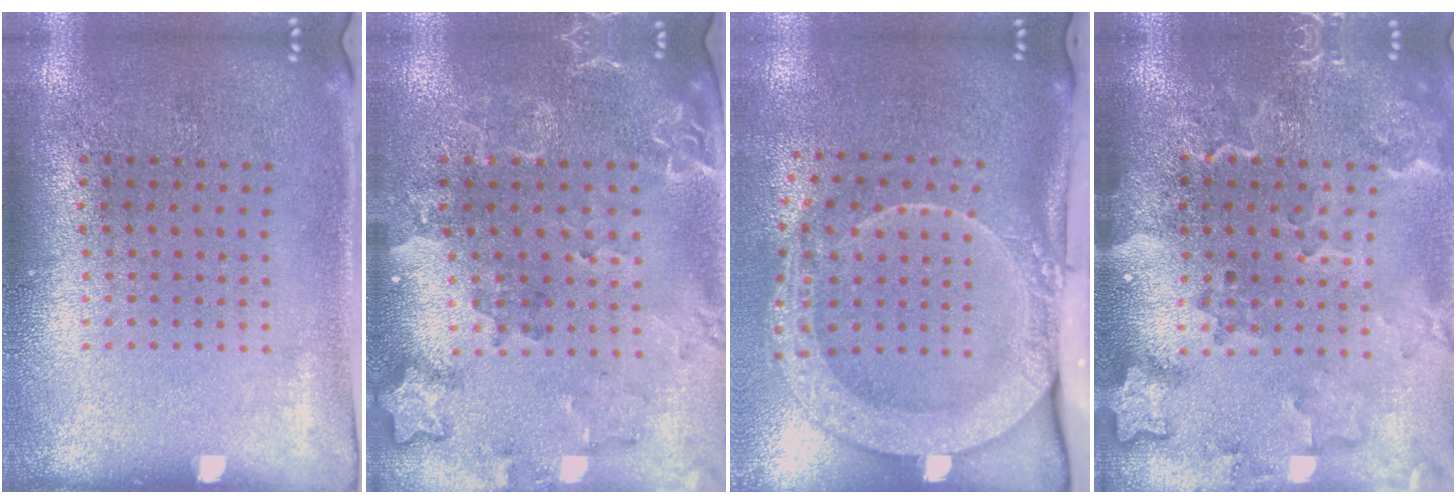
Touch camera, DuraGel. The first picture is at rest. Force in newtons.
{"total": 2.0, "press": 1.9, "slide": 0.7}
{"total": 2.9, "press": 2.1, "slide": 2.0}
{"total": 2.8, "press": 2.3, "slide": 1.6}